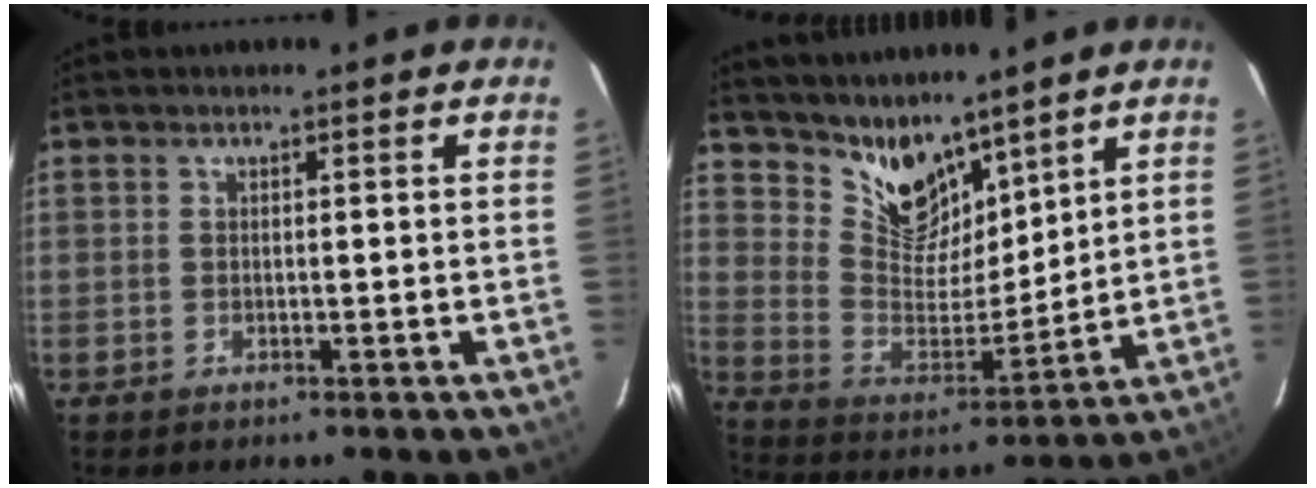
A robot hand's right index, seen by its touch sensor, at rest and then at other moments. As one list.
[{"total": 11.2, "force": [9.2, 5.2, 3.8], "torque": [-0.070, -0.005, 0.183]}]